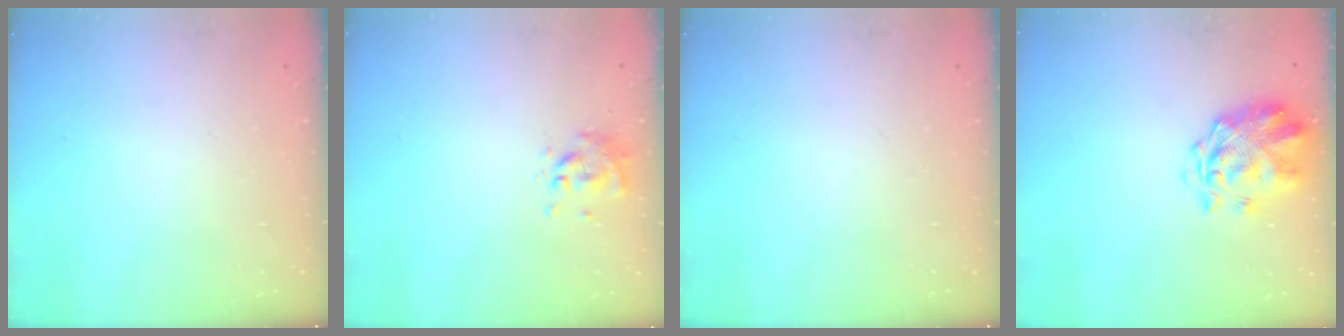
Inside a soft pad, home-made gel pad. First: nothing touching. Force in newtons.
{"total": 0.0}
{"total": 0.0}
{"total": 3.3, "press": 3.0, "slide": 1.5}